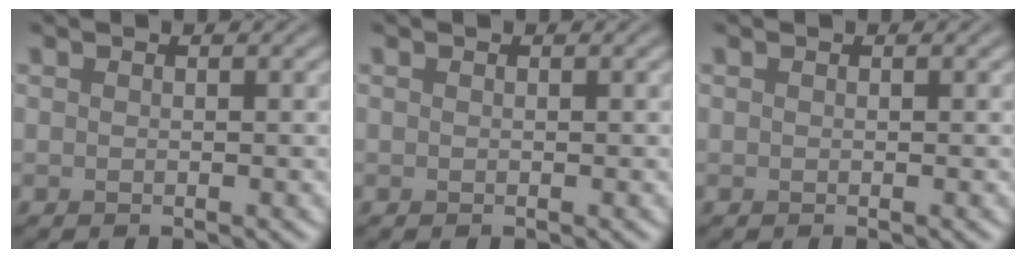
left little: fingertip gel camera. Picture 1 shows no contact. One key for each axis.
{"total": 0.0}
{"total": 0.0}